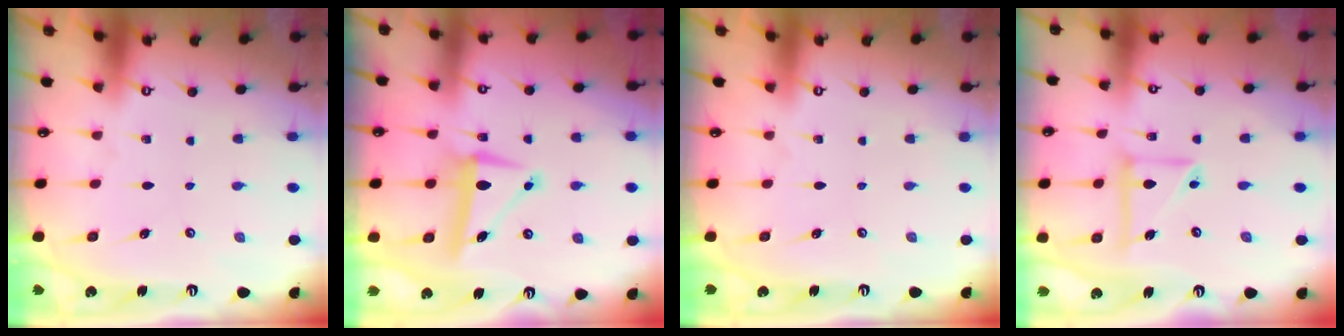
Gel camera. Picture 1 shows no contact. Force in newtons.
{"total": 8.2, "press": 8.2, "slide": 1.0}
{"total": 0.0}
{"total": 9.8, "press": 9.7, "slide": 1.5}